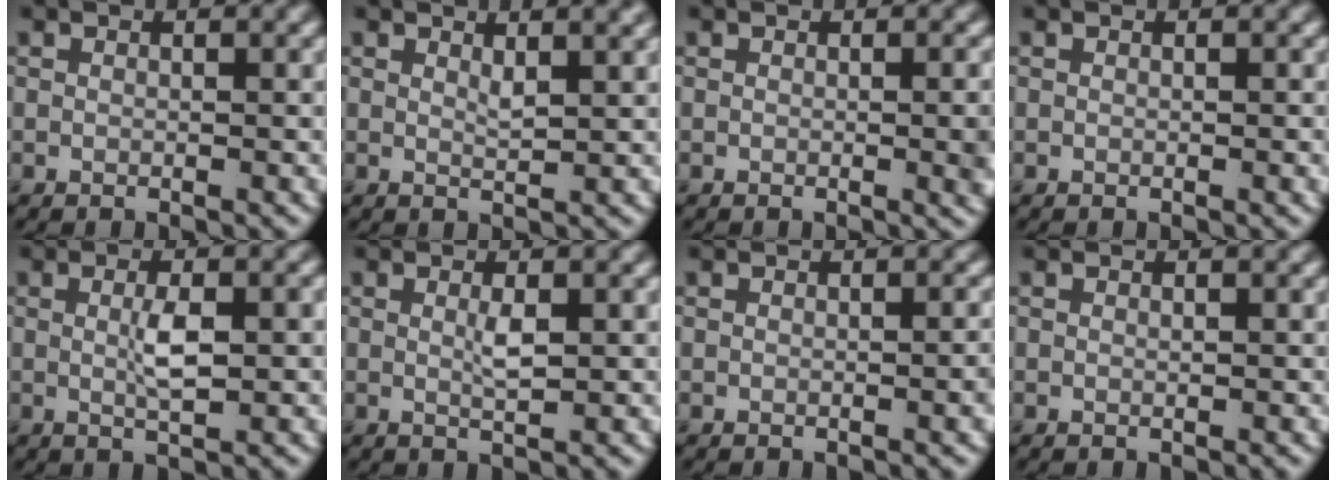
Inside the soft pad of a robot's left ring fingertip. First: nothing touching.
{"total": 1.8, "force": [1.1, 0.4, 1.3], "torque": [-0.019, 0.002, 0.016]}
{"total": 2.3, "force": [-0.1, 0.6, 2.2], "torque": [-0.023, -0.001, -0.003]}
{"total": 0.6, "force": [-0.1, 0.1, 0.6], "torque": [-0.007, 0.000, 0.000]}
{"total": 2.9, "force": [0.1, 0.7, 2.9], "torque": [-0.056, 0.000, 0.003]}
{"total": 1.6, "force": [0.3, 0.2, 1.5], "torque": [-0.030, 0.001, 0.005]}
{"total": 1.3, "force": [-0.1, 0.3, 1.2], "torque": [-0.014, 0.001, -0.002]}
{"total": 0.0}